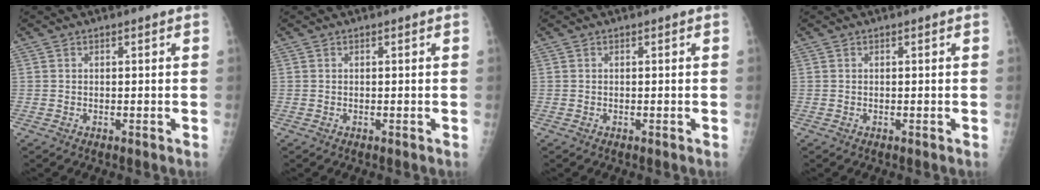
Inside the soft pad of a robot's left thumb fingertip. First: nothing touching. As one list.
[{"total": 0.0}, {"total": 0.0}, {"total": 0.0}]